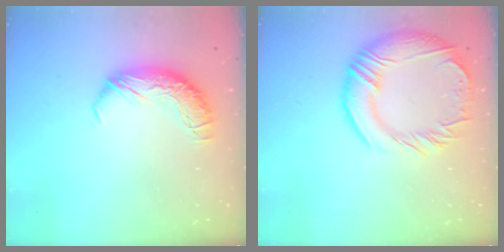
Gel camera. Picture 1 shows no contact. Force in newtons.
{"total": 8.8, "press": 8.3, "slide": 3.1}